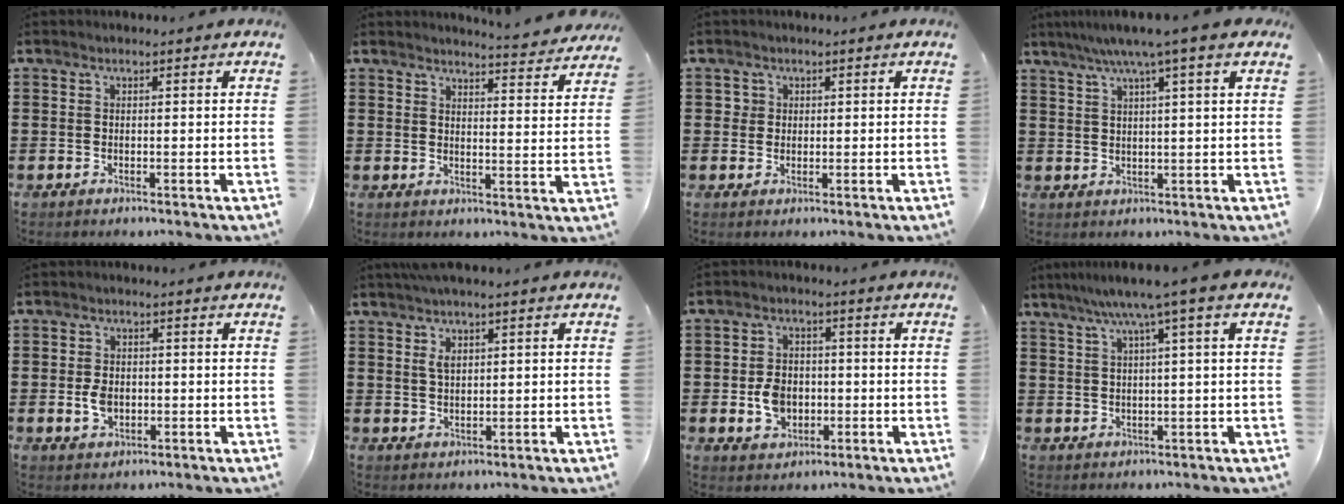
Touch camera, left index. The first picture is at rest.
{"total": 4.5, "force": [4.4, -0.3, 0.9], "torque": [-0.017, -0.031, 0.076]}
{"total": 1.5, "force": [0.5, 1.4, 0.2], "torque": [-0.009, 0.007, 0.009]}
{"total": 5.7, "force": [3.8, -0.7, 4.2], "torque": [-0.092, -0.004, 0.061]}
{"total": 3.3, "force": [-0.4, 2.3, 2.4], "torque": [-0.054, 0.001, -0.009]}
{"total": 2.7, "force": [1.4, 0.8, 2.3], "torque": [-0.048, 0.006, 0.023]}
{"total": 5.5, "force": [-0.9, 4.3, 3.4], "torque": [-0.067, 0.004, -0.020]}
{"total": 5.6, "force": [2.9, -0.6, 4.8], "torque": [-0.101, -0.003, 0.044]}